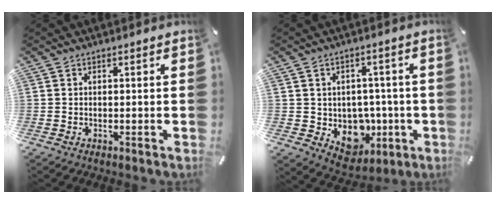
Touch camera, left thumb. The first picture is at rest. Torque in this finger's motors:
{"motor_torque": [0.81, 0.86, 0.38, -0.22, 0.06]}